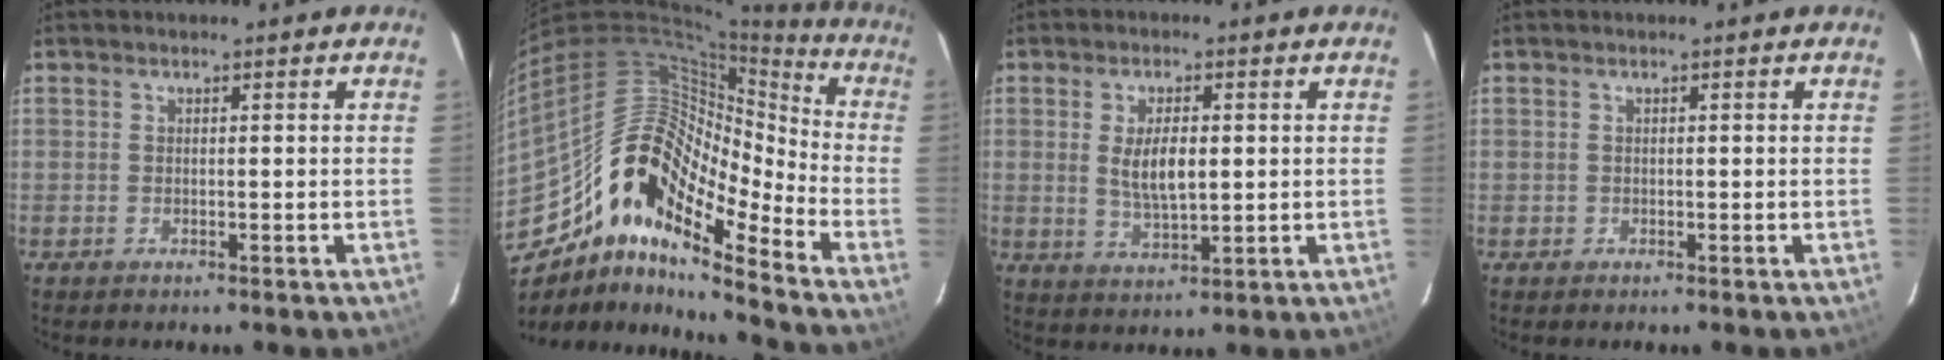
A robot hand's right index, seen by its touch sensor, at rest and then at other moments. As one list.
[{"total": 18.0, "force": [-11.3, 6.5, 12.4], "torque": [-0.192, 0.009, -0.226]}, {"total": 6.6, "force": [0.7, 2.6, 6.0], "torque": [-0.113, -0.003, 0.018]}, {"total": 0.8, "force": [-0.3, 0.7, -0.1], "torque": [0.001, 0.003, -0.003]}]